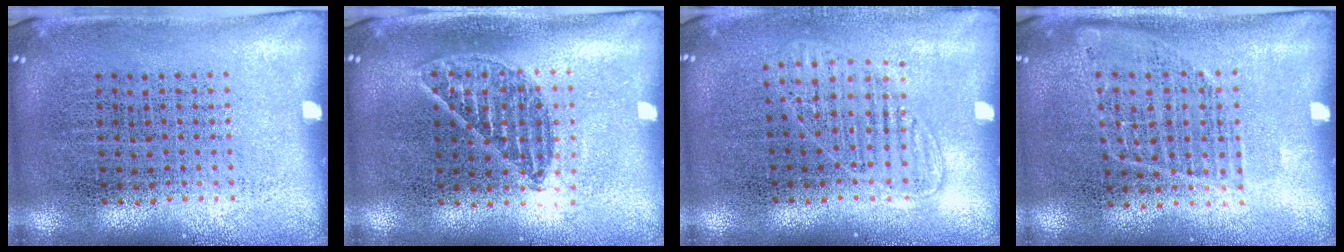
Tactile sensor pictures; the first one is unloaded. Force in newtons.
{"total": 1.2, "press": 1.1, "slide": 0.5}
{"total": 1.3, "press": 1.2, "slide": 0.7}
{"total": 0.9, "press": 0.8, "slide": 0.2}